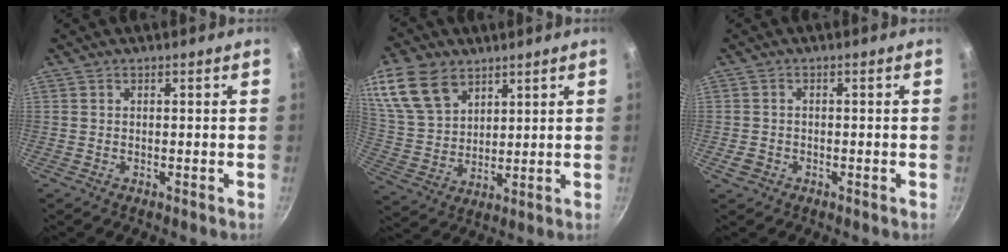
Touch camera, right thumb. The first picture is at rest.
{"total": 15.4, "force": [8.6, 10.1, 7.8], "torque": [-0.151, -0.019, 0.176]}
{"total": 1.9, "force": [-1.0, 1.4, 0.8], "torque": [-0.018, 0.006, -0.016]}